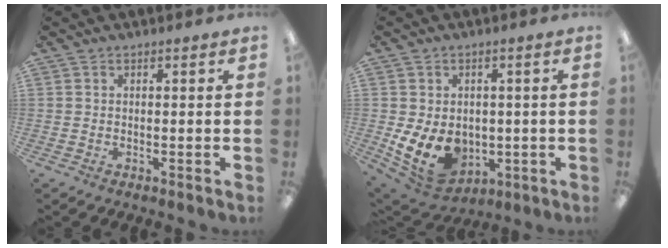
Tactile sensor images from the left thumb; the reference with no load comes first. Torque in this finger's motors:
{"motor_torque": [0.23, 2.64, 0.60, -0.49, 0.08]}